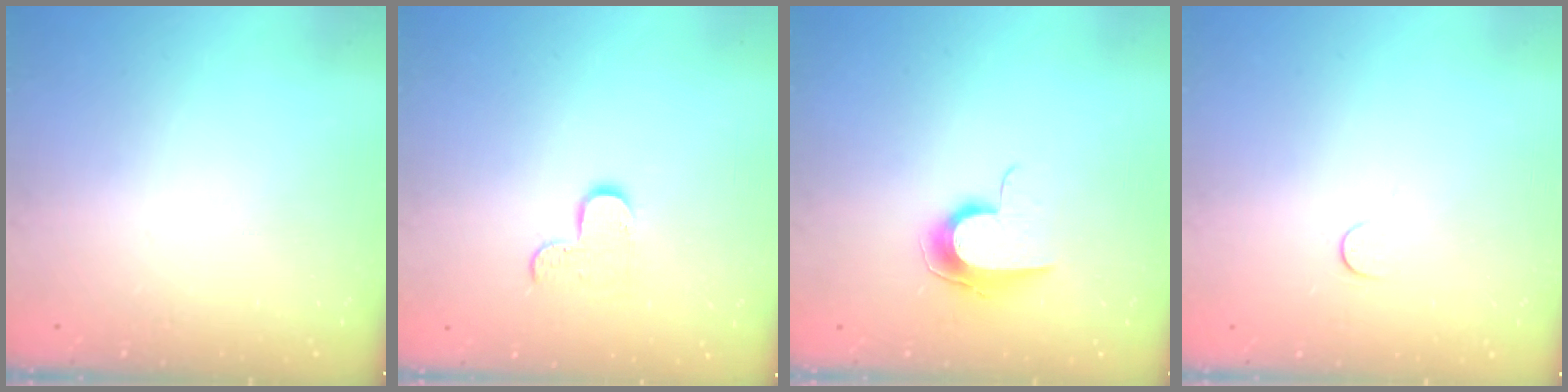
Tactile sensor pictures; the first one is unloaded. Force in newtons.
{"total": 6.2, "press": 6.2, "slide": 0.3}
{"total": 8.9, "press": 8.9, "slide": 0.9}
{"total": 2.8, "press": 2.8, "slide": 0.4}